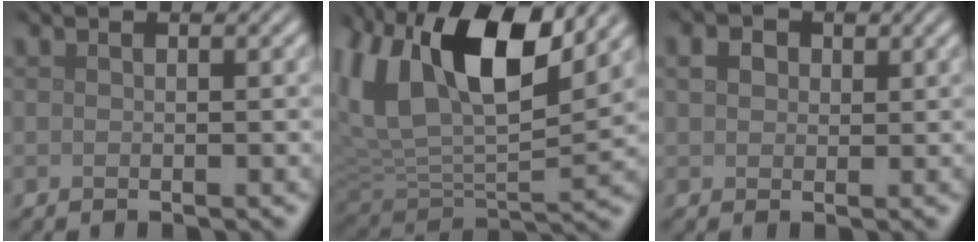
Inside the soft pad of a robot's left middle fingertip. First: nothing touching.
{"total": 12.8, "force": [5.5, 5.8, 10.0], "torque": [-0.192, 0.015, 0.096]}
{"total": 1.8, "force": [0.5, 1.6, 0.8], "torque": [-0.021, 0.003, 0.006]}